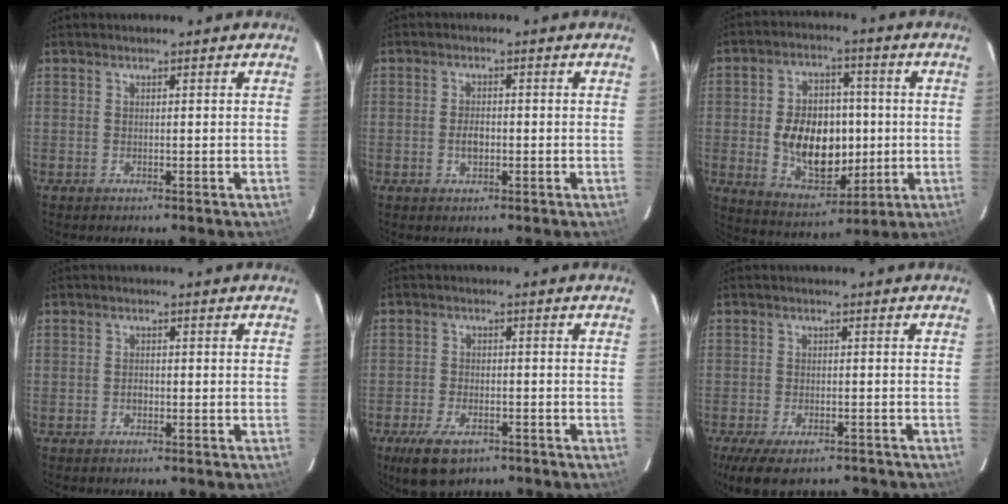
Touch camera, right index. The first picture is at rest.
{"total": 2.9, "force": [-0.6, 1.7, 2.3], "torque": [-0.043, 0.002, -0.010]}
{"total": 15.5, "force": [-1.1, 10.3, 11.5], "torque": [-0.216, 0.009, 0.005]}
{"total": 1.3, "force": [-0.5, 1.0, 0.7], "torque": [-0.014, 0.003, -0.008]}
{"total": 8.7, "force": [-5.7, 4.3, 5.0], "torque": [-0.123, -0.017, -0.095]}
{"total": 11.3, "force": [-8.5, 4.4, 6.0], "torque": [-0.130, -0.035, -0.133]}